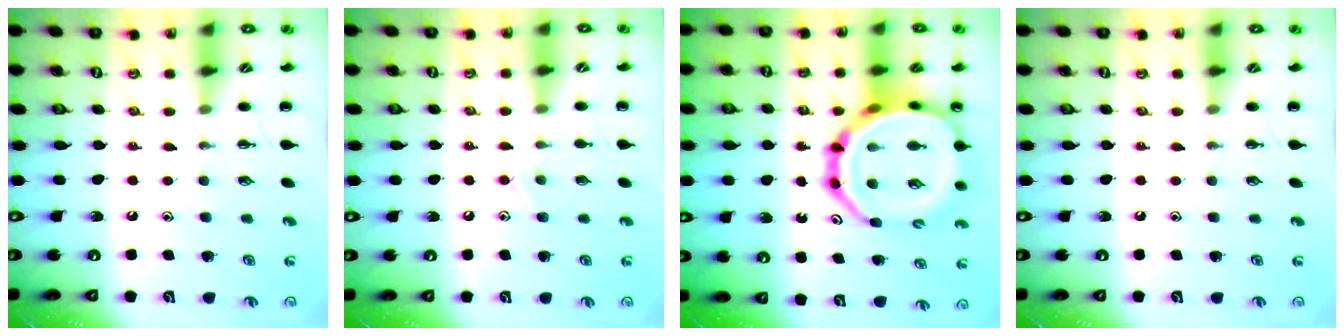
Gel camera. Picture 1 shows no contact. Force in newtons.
{"total": 4.2, "press": 4.1, "slide": 1.1}
{"total": 22.1, "press": 21.6, "slide": 4.2}
{"total": 0.0}